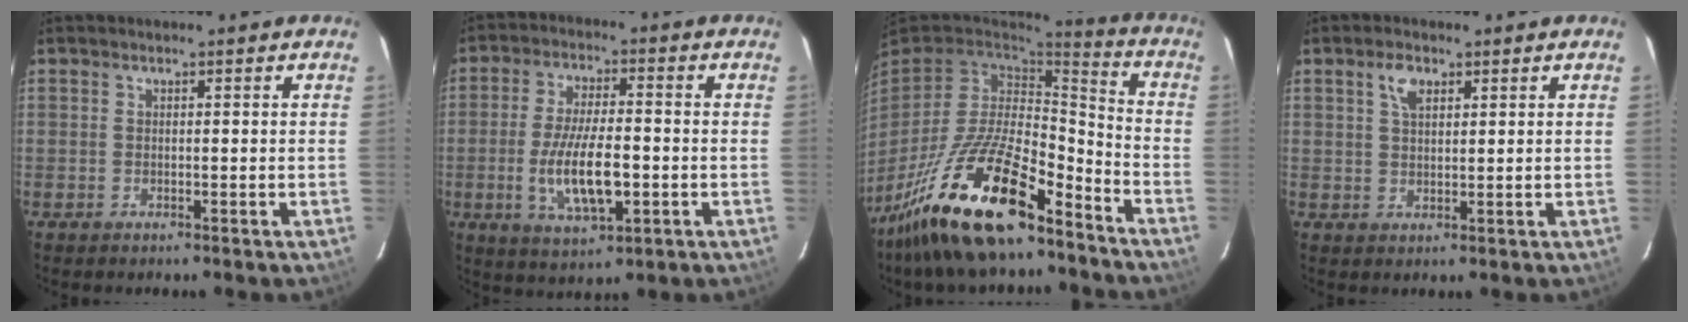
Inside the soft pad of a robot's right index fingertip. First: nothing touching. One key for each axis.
{"total": 11.9, "fx": -2.6, "fy": 4.0, "fz": 10.9, "tx": -0.214, "ty": -0.011, "tz": -0.043}
{"total": 22.6, "fx": -15.4, "fy": 7.3, "fz": 14.9, "tx": -0.300, "ty": -0.025, "tz": -0.269}
{"total": 3.4, "fx": 1.8, "fy": 1.8, "fz": 2.3, "tx": -0.042, "ty": 0.007, "tz": 0.034}